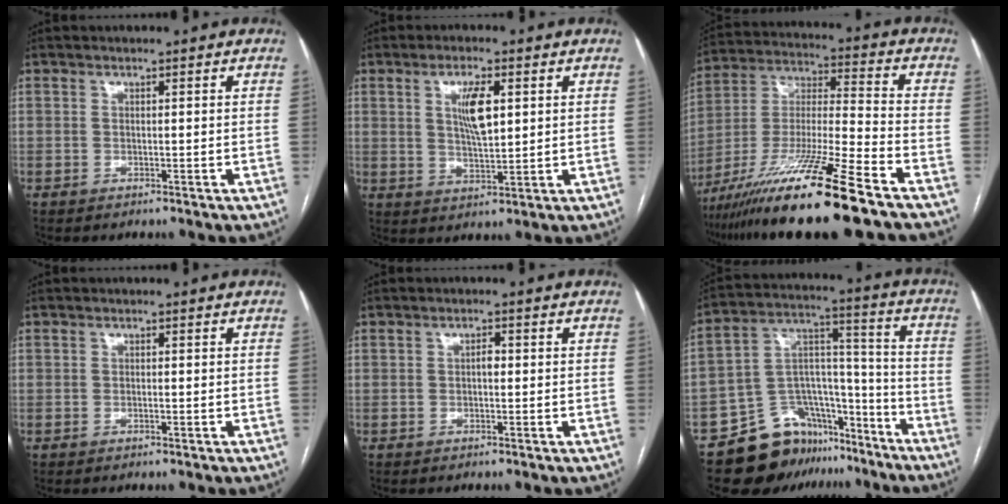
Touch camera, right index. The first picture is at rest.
{"total": 6.1, "force": [1.8, 1.5, 5.7], "torque": [-0.105, -0.001, 0.036]}
{"total": 19.2, "force": [-13.4, -0.6, 13.8], "torque": [-0.275, -0.036, -0.242]}
{"total": 0.6, "force": [-0.2, 0.2, 0.5], "torque": [-0.011, -0.001, -0.002]}
{"total": 1.2, "force": [-0.1, 0.6, 1.1], "torque": [-0.014, 0.004, -0.003]}
{"total": 15.3, "force": [-12.0, 8.4, 4.5], "torque": [-0.060, 0.076, -0.195]}